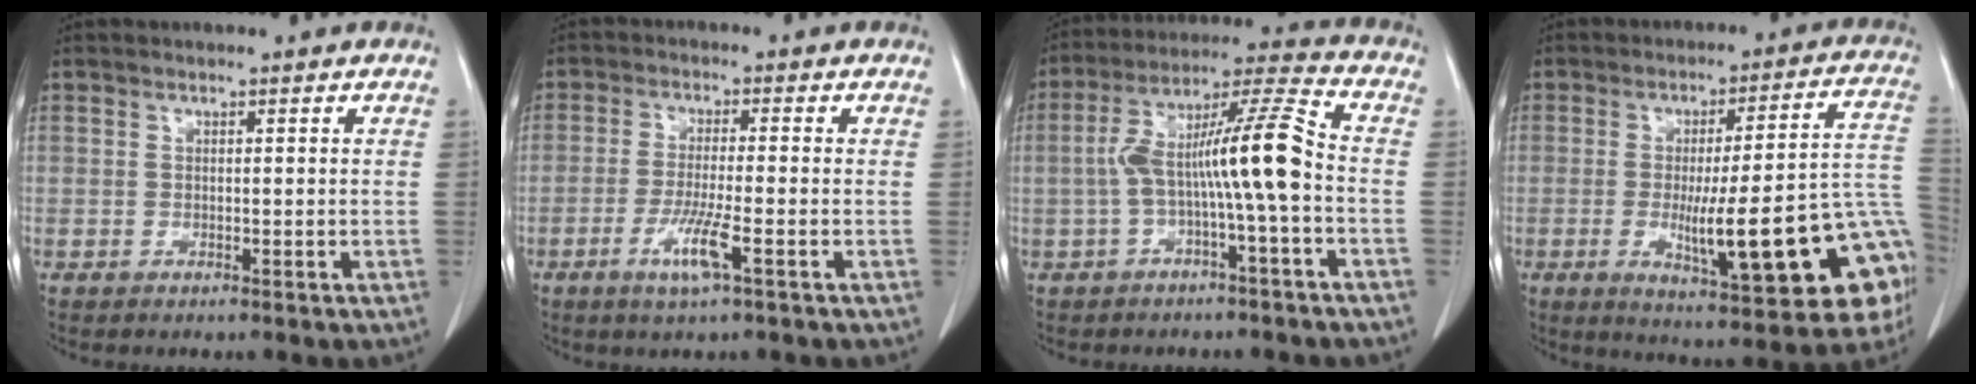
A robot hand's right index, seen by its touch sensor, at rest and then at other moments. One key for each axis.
{"total": 5.7, "fx": -2.5, "fy": -0.2, "fz": 5.2, "tx": -0.101, "ty": -0.013, "tz": -0.048}
{"total": 12.1, "fx": -1.7, "fy": 0.2, "fz": 11.9, "tx": -0.217, "ty": 0.036, "tz": -0.032}
{"total": 22.3, "fx": -5.9, "fy": 3.0, "fz": 21.3, "tx": -0.218, "ty": 0.013, "tz": -0.068}